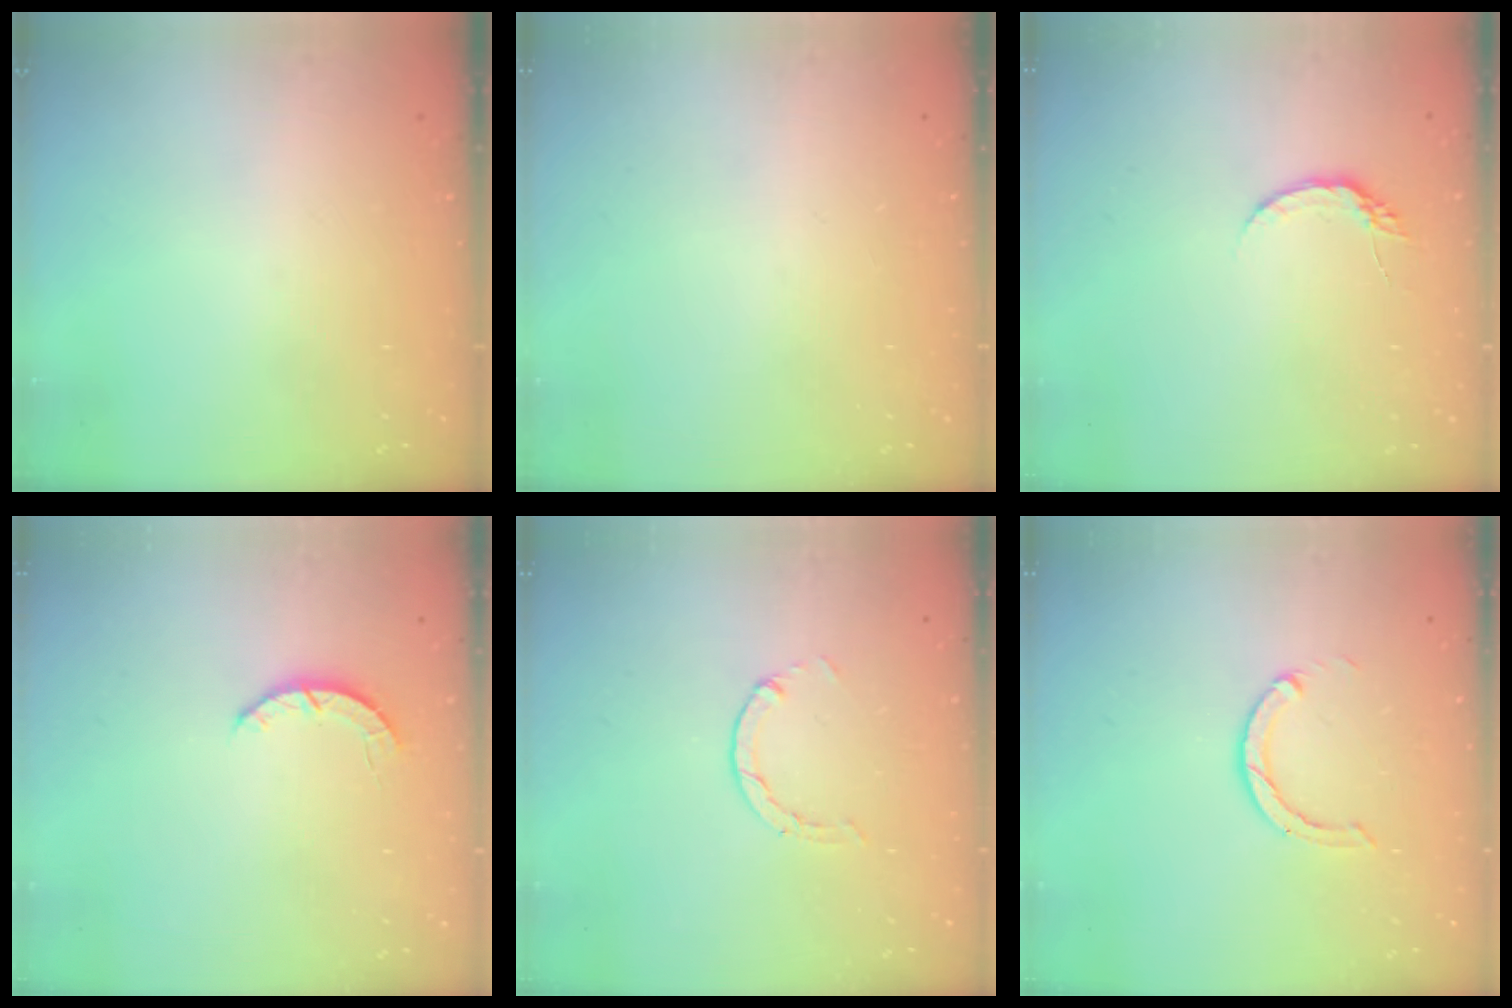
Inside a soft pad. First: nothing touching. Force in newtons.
{"total": 0.0}
{"total": 4.9, "press": 4.8, "slide": 0.7}
{"total": 2.8, "press": 2.8, "slide": 0.4}
{"total": 0.6, "press": 0.6, "slide": 0.2}
{"total": 3.6, "press": 3.5, "slide": 0.5}